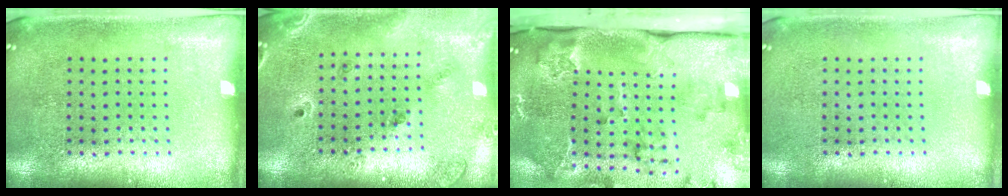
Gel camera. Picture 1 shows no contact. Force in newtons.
{"total": 1.3, "press": 1.3, "slide": 0.5}
{"total": 3.1, "press": 2.4, "slide": 1.9}
{"total": 0.0}